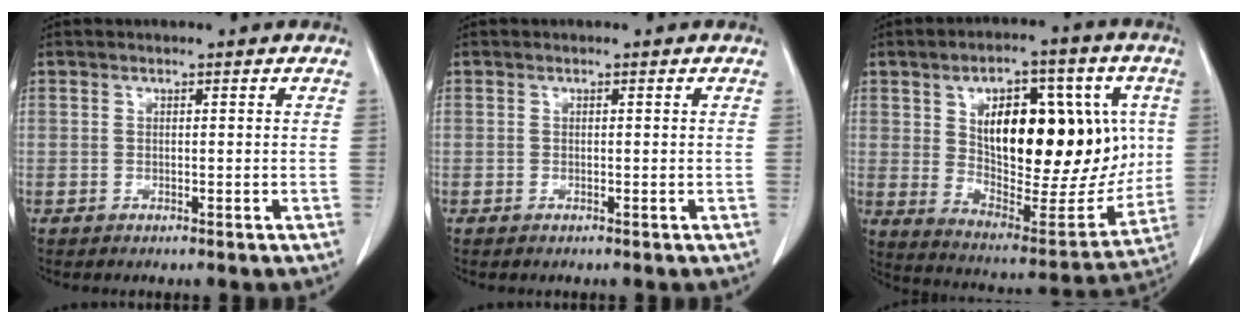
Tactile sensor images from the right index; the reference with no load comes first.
{"total": 0.0}
{"total": 23.5, "force": [4.2, 10.3, 20.6], "torque": [-0.312, 0.007, 0.074]}